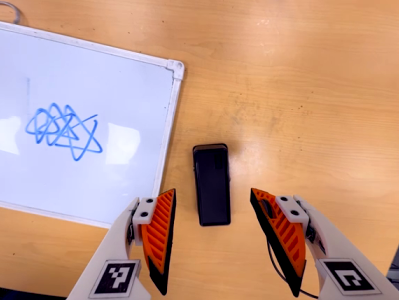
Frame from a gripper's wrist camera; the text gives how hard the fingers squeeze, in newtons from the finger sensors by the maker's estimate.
{"total": 0.0}